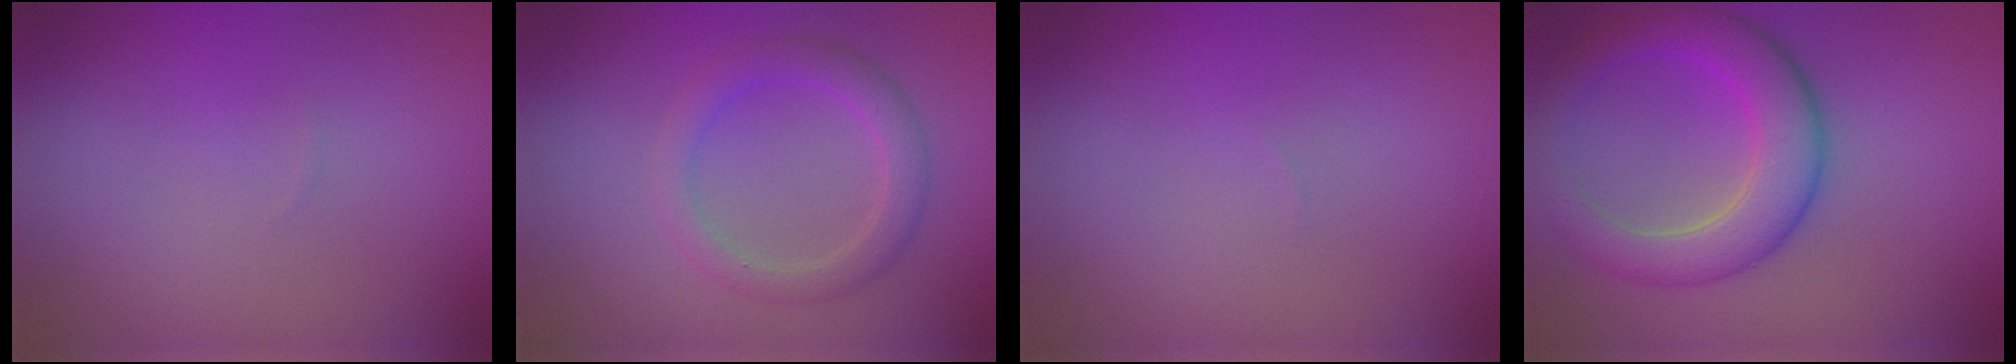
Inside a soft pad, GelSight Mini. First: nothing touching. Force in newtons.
{"total": 2.7, "press": 2.7, "slide": 0.0}
{"total": 0.0}
{"total": 5.8, "press": 5.8, "slide": 0.2}